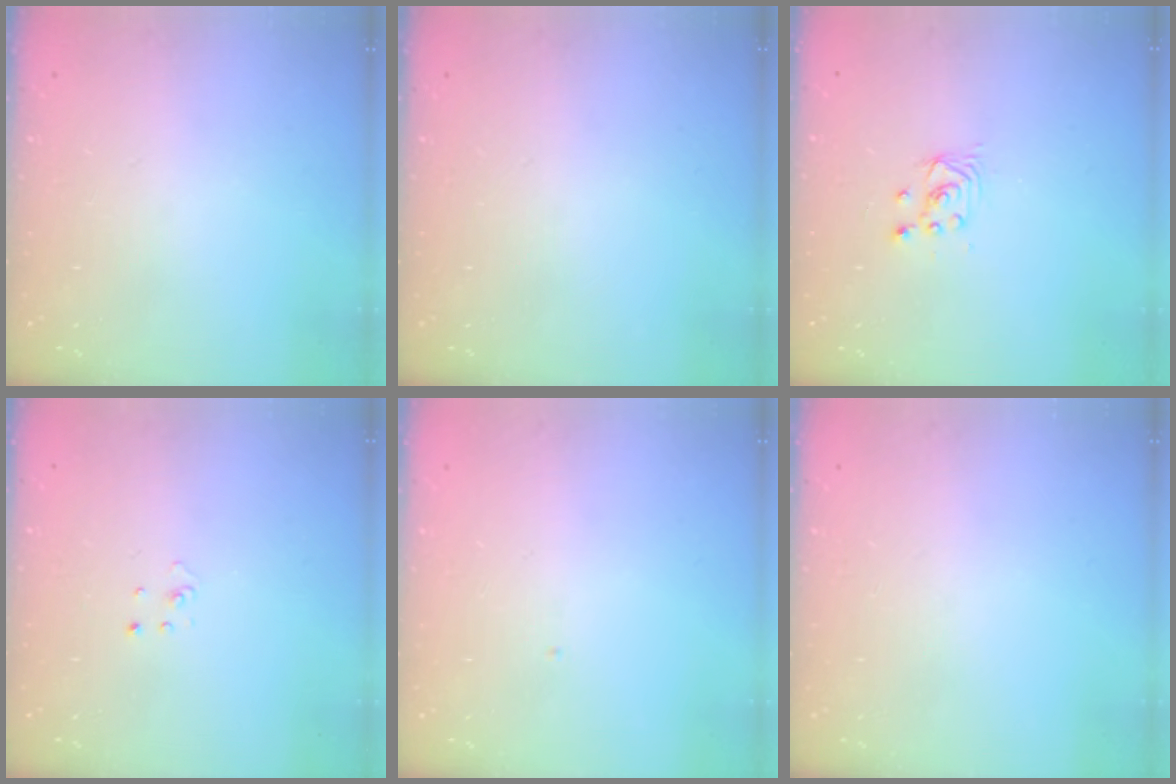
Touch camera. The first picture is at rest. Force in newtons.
{"total": 0.0}
{"total": 2.2, "press": 2.2, "slide": 0.3}
{"total": 1.5, "press": 1.5, "slide": 0.1}
{"total": 0.0}
{"total": 0.0}